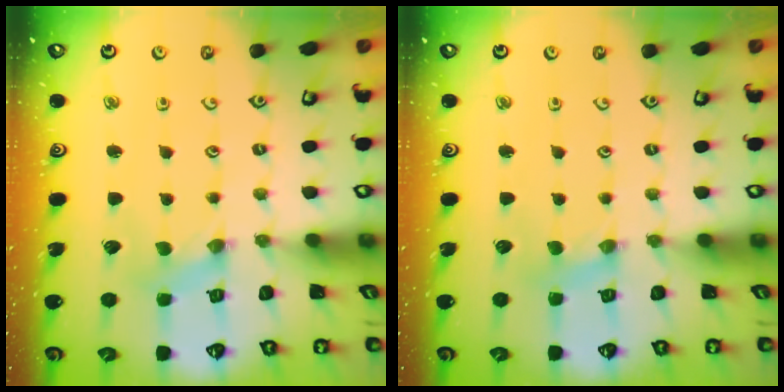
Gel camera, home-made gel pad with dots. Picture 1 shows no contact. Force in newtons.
{"total": 1.3, "press": 1.2, "slide": 0.2}